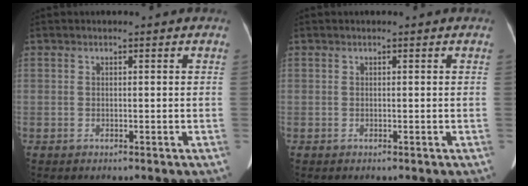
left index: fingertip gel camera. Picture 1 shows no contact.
{"total": 0.0}